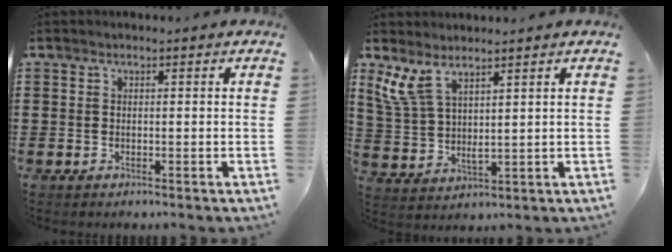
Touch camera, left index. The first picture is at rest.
{"total": 5.1, "force": [3.4, 1.4, 3.5], "torque": [-0.086, -0.007, 0.061]}